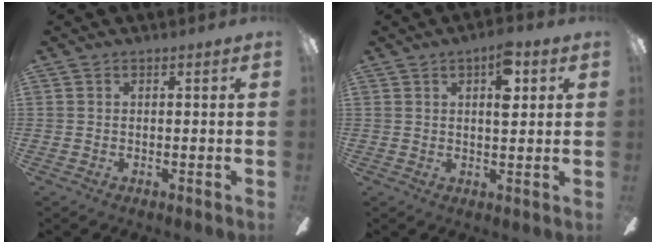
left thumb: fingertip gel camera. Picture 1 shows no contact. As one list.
[{"total": 7.2, "force": [3.2, 2.8, 5.8], "torque": [-0.081, -0.008, 0.047]}]